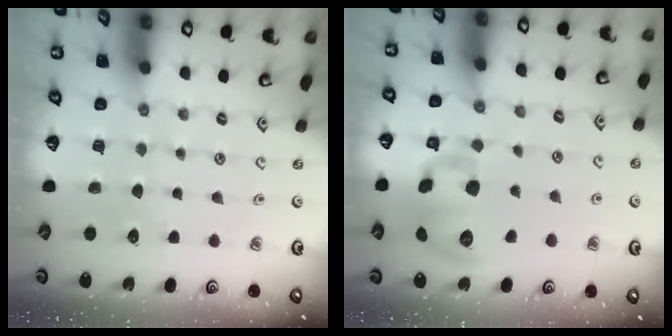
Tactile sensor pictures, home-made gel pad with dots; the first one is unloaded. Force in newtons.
{"total": 14.4, "press": 14.3, "slide": 2.3}